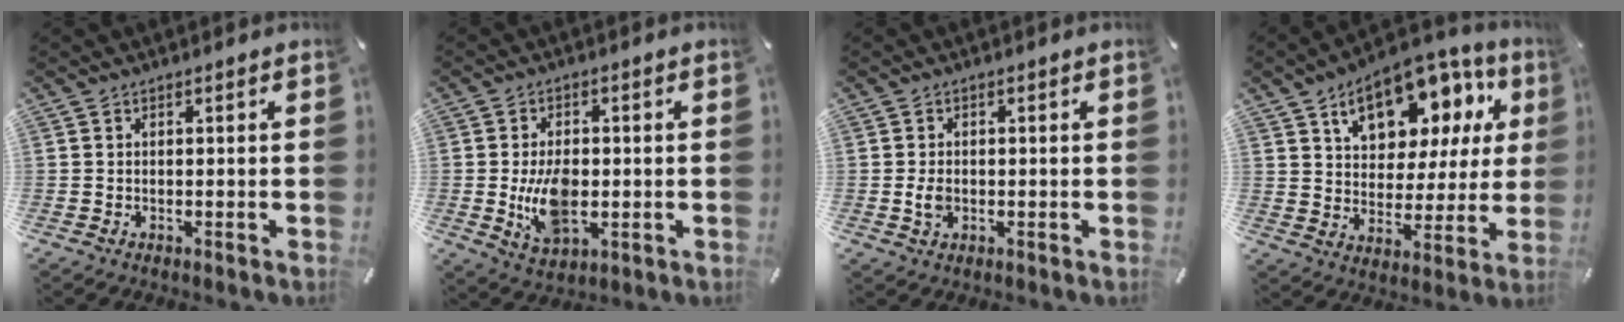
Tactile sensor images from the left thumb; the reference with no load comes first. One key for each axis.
{"total": 10.0, "fx": -0.9, "fy": 6.2, "fz": 7.8, "tx": -0.140, "ty": -0.008, "tz": -0.015}
{"total": 3.0, "fx": -0.3, "fy": 2.2, "fz": 2.1, "tx": -0.044, "ty": 0.002, "tz": -0.006}
{"total": 16.1, "fx": 9.3, "fy": 9.8, "fz": 8.8, "tx": -0.141, "ty": -0.049, "tz": 0.162}